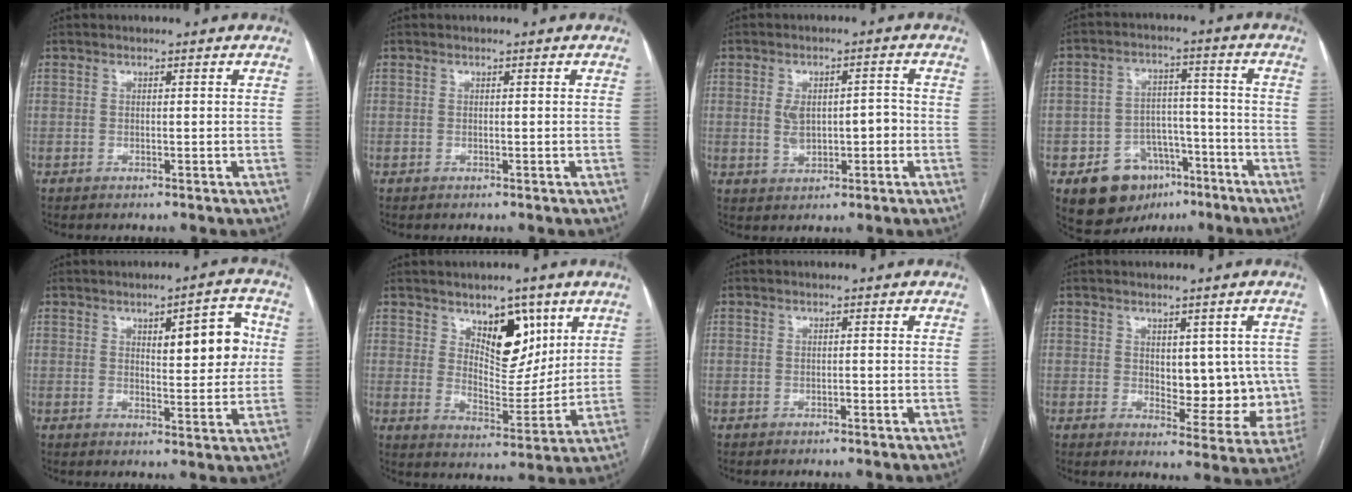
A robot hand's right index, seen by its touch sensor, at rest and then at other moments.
{"total": 0.0}
{"total": 5.8, "force": [-0.4, 3.1, 4.9], "torque": [-0.087, 0.018, 0.004]}
{"total": 10.8, "force": [-6.0, 7.8, 4.5], "torque": [-0.070, 0.030, -0.086]}
{"total": 8.6, "force": [2.1, 2.6, 7.9], "torque": [-0.102, 0.013, 0.030]}
{"total": 9.5, "force": [5.0, 4.7, 6.6], "torque": [-0.096, -0.005, 0.088]}
{"total": 0.0}
{"total": 8.8, "force": [0.6, 4.6, 7.5], "torque": [-0.073, 0.000, 0.019]}